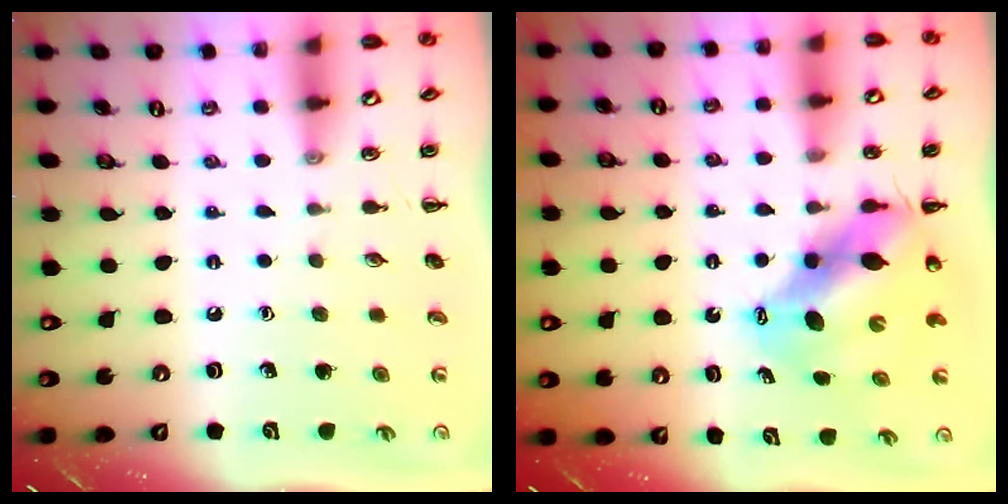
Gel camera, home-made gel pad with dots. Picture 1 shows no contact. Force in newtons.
{"total": 9.9, "press": 9.6, "slide": 2.4}